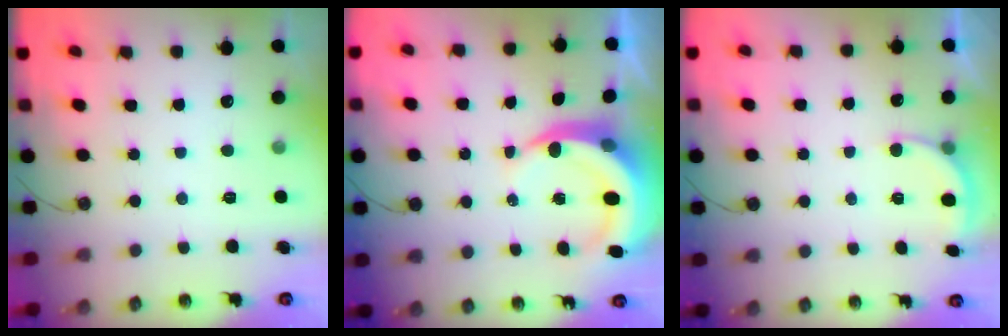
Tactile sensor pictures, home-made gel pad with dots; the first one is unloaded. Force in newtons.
{"total": 9.0, "press": 8.8, "slide": 1.5}
{"total": 3.0, "press": 2.9, "slide": 0.7}